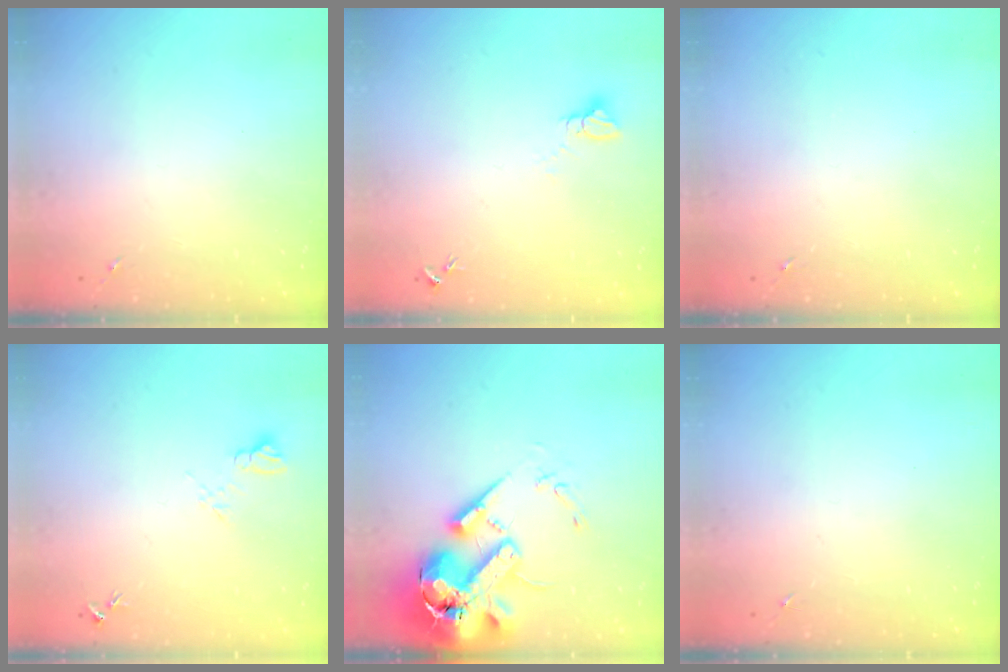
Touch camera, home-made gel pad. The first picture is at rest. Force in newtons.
{"total": 3.2, "press": 3.2, "slide": 0.1}
{"total": 0.0}
{"total": 7.1, "press": 7.1, "slide": 0.7}
{"total": 20.8, "press": 20.5, "slide": 3.5}
{"total": 0.0}